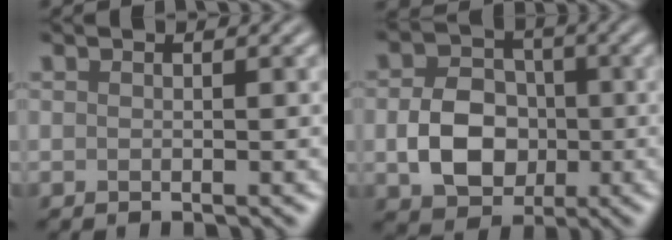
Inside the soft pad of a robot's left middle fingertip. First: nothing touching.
{"total": 5.9, "force": [-0.9, 4.6, 3.6], "torque": [-0.068, 0.001, -0.016]}